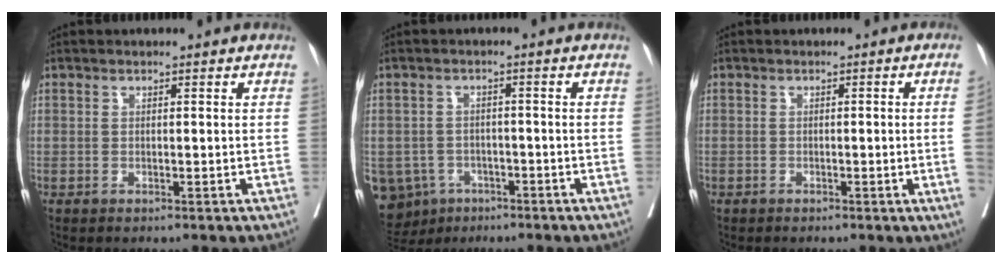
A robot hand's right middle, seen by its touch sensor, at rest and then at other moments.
{"total": 9.2, "force": [-5.0, 7.5, 1.8], "torque": [-0.054, 0.003, -0.067]}
{"total": 2.6, "force": [-0.6, -1.0, 2.3], "torque": [-0.029, -0.003, -0.009]}